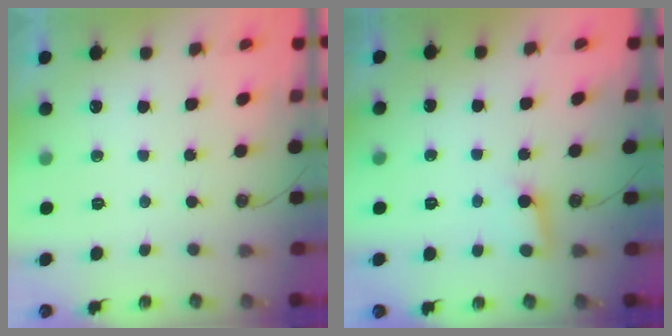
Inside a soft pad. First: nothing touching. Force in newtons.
{"total": 2.9, "press": 2.9, "slide": 0.2}